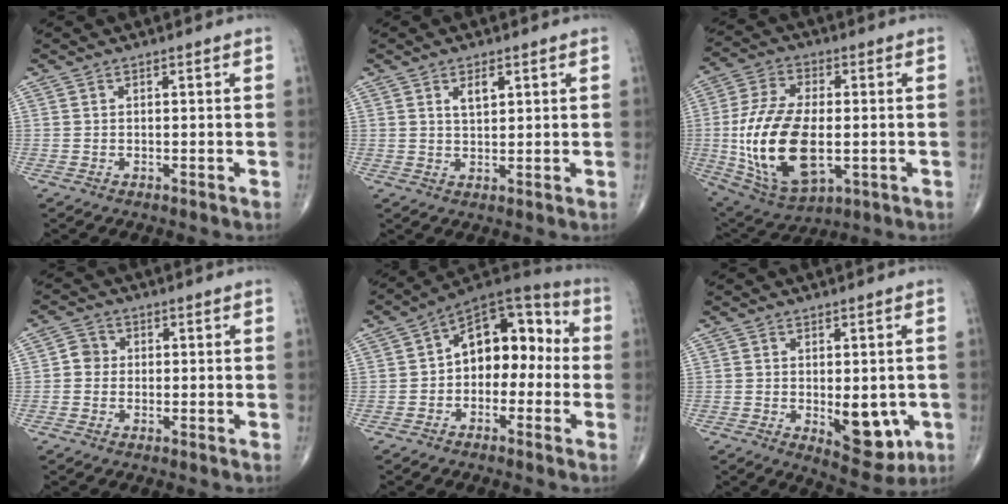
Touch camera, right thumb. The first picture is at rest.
{"total": 3.4, "force": [1.5, 1.6, 2.6], "torque": [-0.037, -0.010, 0.028]}
{"total": 20.5, "force": [-2.2, 10.8, 17.3], "torque": [-0.343, -0.005, -0.023]}
{"total": 2.9, "force": [-0.1, 2.7, 1.0], "torque": [0.000, 0.007, -0.008]}
{"total": 13.6, "force": [-0.5, 8.9, 10.2], "torque": [-0.104, 0.048, -0.028]}
{"total": 9.1, "force": [-1.8, 4.7, 7.6], "torque": [-0.069, -0.013, -0.011]}